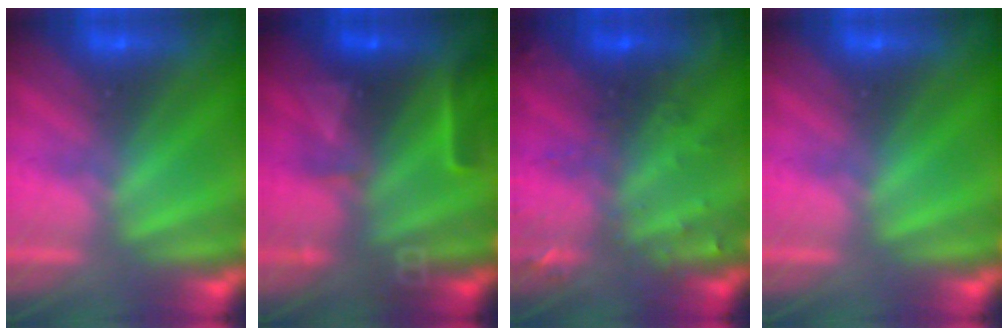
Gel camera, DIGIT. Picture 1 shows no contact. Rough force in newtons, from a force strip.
{"total": 8.3}
{"total": 2.9}
{"total": 0.0}